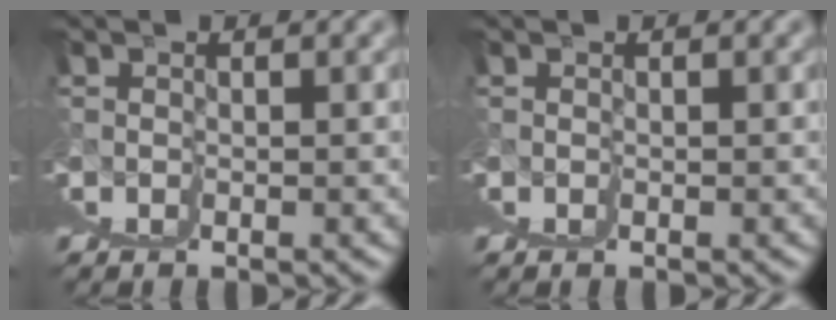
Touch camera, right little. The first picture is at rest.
{"total": 0.0}